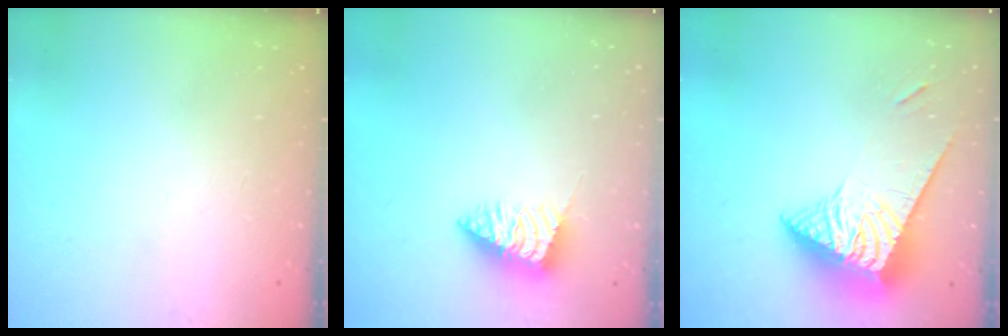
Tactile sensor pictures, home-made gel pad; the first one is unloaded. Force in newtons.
{"total": 2.6, "press": 2.6, "slide": 0.1}
{"total": 9.4, "press": 9.3, "slide": 0.9}